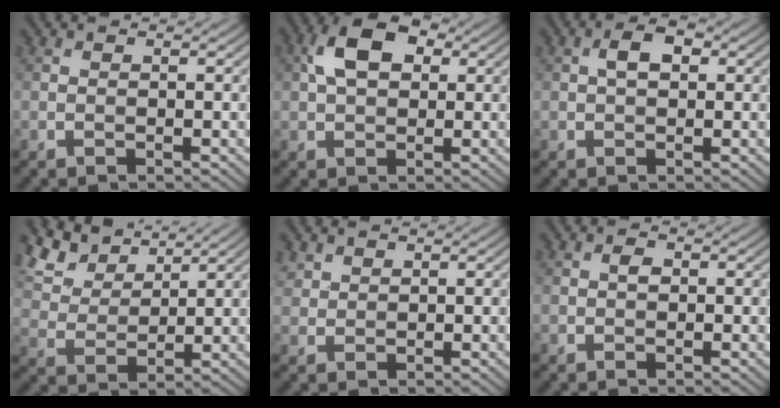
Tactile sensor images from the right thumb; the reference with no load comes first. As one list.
[{"total": 6.8, "force": [1.8, 4.2, 5.0], "torque": [-0.100, 0.014, 0.023]}, {"total": 3.0, "force": [0.6, 1.7, 2.4], "torque": [-0.041, 0.008, 0.007]}, {"total": 8.9, "force": [6.7, 4.0, 4.4], "torque": [-0.124, 0.018, 0.123]}, {"total": 2.0, "force": [1.6, 1.2, 0.5], "torque": [-0.017, 0.003, 0.037]}, {"total": 1.1, "force": [0.1, 0.8, 0.7], "torque": [-0.013, 0.001, -0.001]}]